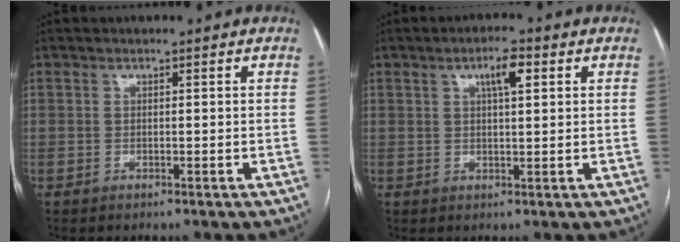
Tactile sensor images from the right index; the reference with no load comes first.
{"total": 4.1, "force": [1.7, 0.9, 3.7], "torque": [-0.066, 0.007, 0.030]}